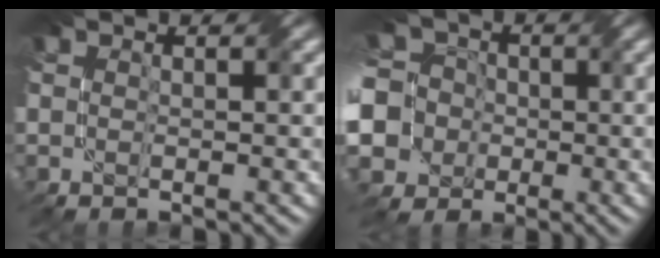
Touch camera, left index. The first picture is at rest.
{"total": 13.3, "force": [-3.8, 11.8, 4.7], "torque": [-0.137, -0.007, -0.094]}